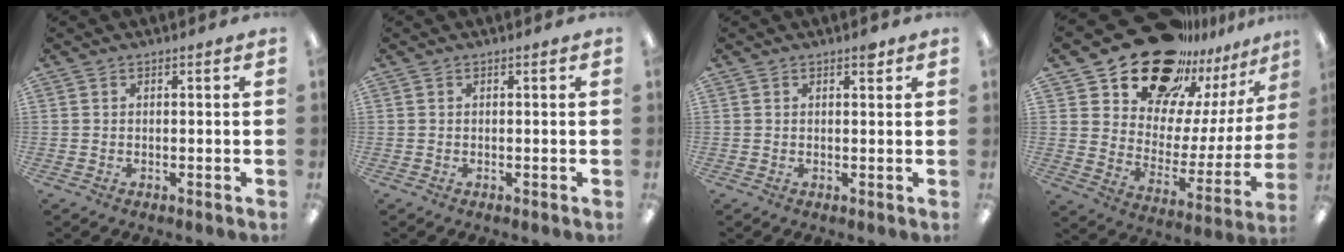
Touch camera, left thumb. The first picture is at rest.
{"total": 0.0}
{"total": 1.9, "force": [1.3, 0.7, 1.2], "torque": [-0.002, -0.008, 0.017]}
{"total": 24.3, "force": [18.7, 12.4, 9.4], "torque": [-0.164, -0.108, 0.340]}